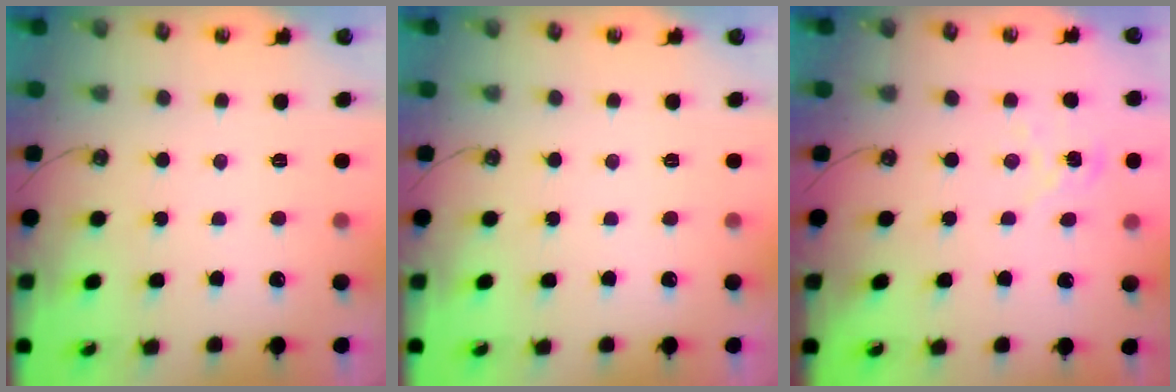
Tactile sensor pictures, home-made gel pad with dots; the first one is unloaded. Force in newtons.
{"total": 0.0}
{"total": 1.6, "press": 1.6, "slide": 0.2}